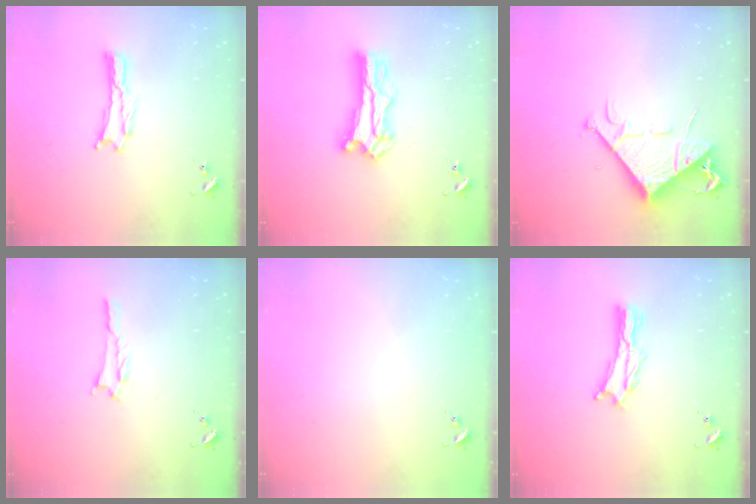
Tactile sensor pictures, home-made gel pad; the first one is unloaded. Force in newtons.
{"total": 7.4, "press": 7.4, "slide": 0.7}
{"total": 8.9, "press": 8.8, "slide": 1.1}
{"total": 1.0, "press": 1.0, "slide": 0.2}
{"total": 0.0}
{"total": 2.1, "press": 2.1, "slide": 0.3}